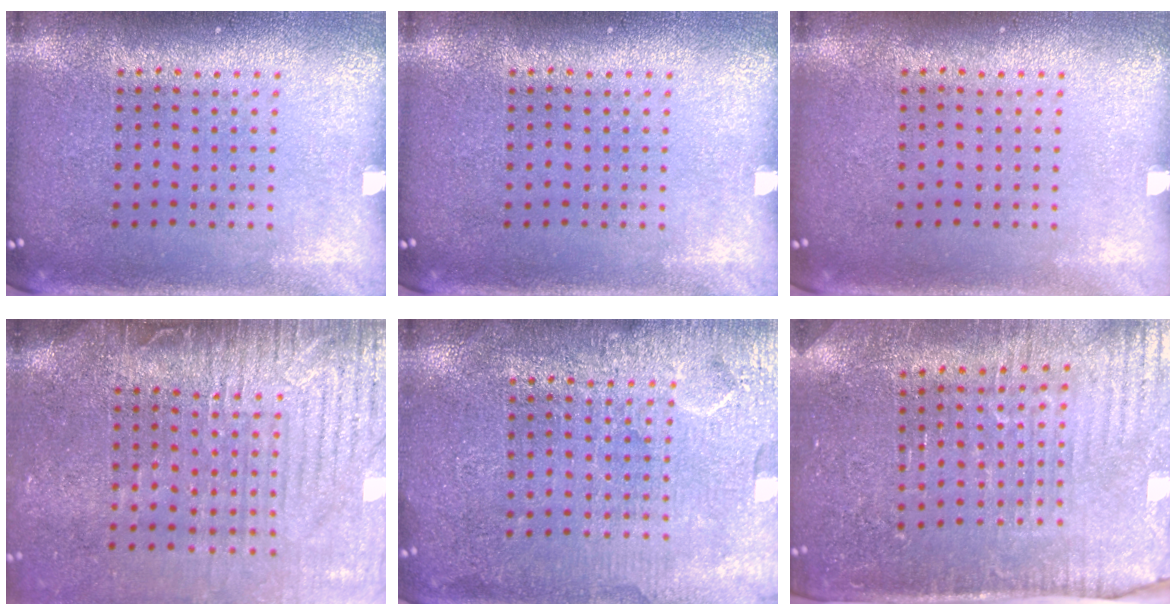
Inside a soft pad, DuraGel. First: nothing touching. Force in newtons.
{"total": 0.0}
{"total": 0.0}
{"total": 4.2, "press": 3.7, "slide": 2.1}
{"total": 5.5, "press": 5.4, "slide": 0.7}
{"total": 3.5, "press": 3.4, "slide": 0.5}